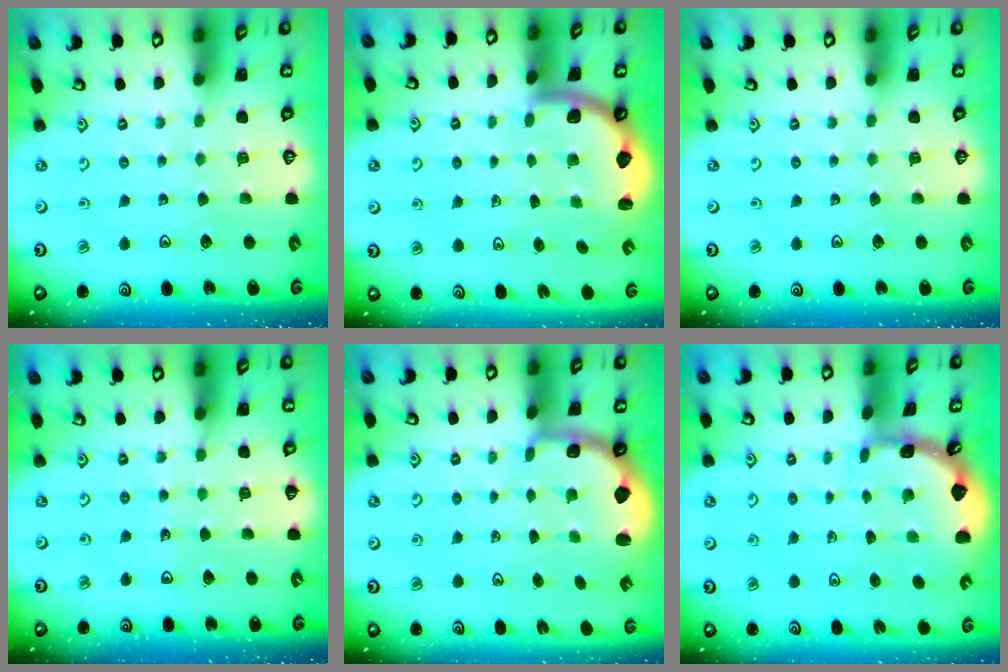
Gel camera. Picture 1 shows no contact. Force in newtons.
{"total": 1.8, "press": 1.8, "slide": 0.1}
{"total": 0.0}
{"total": 2.5, "press": 2.5, "slide": 0.2}
{"total": 2.5, "press": 1.3, "slide": 2.1}
{"total": 1.8, "press": 1.8, "slide": 0.2}